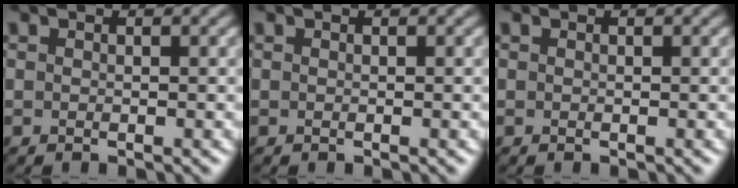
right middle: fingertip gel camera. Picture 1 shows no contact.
{"total": 0.0}
{"total": 0.0}